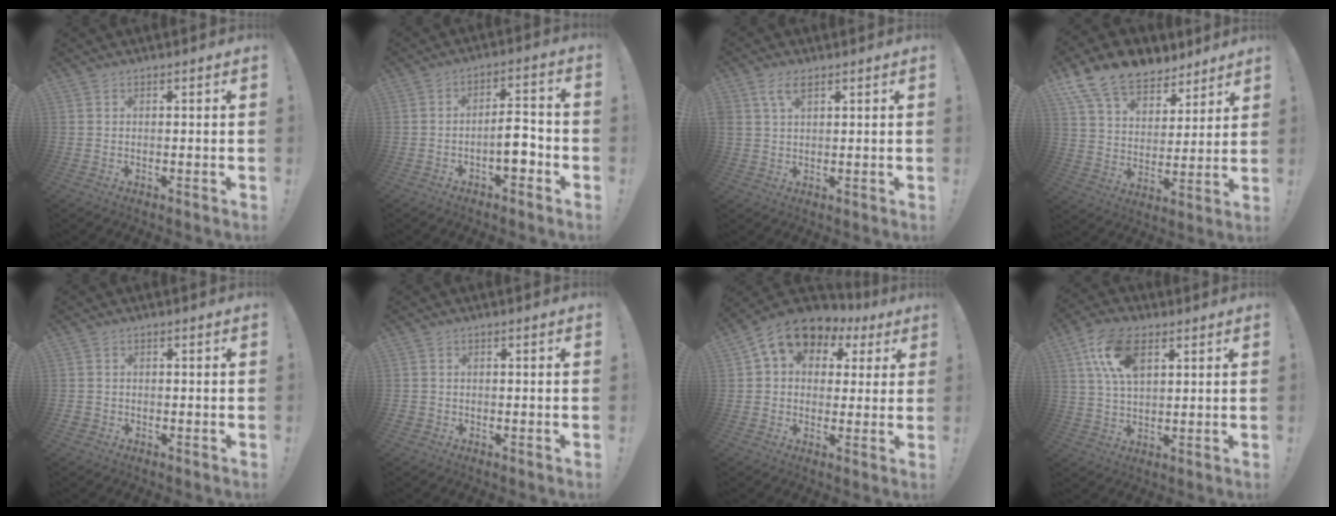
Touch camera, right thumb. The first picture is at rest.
{"total": 7.8, "force": [-3.1, 3.3, 6.4], "torque": [-0.090, 0.012, -0.054]}
{"total": 4.5, "force": [2.4, 2.1, 3.1], "torque": [-0.062, -0.002, 0.045]}
{"total": 14.8, "force": [10.8, 8.3, 5.6], "torque": [-0.104, -0.072, 0.206]}
{"total": 1.5, "force": [-0.7, 1.3, 0.5], "torque": [-0.007, 0.003, -0.012]}
{"total": 1.3, "force": [-0.6, 1.1, 0.4], "torque": [-0.006, 0.004, -0.011]}
{"total": 11.6, "force": [6.1, 8.1, 5.8], "torque": [-0.088, -0.031, 0.114]}
{"total": 12.8, "force": [5.4, 7.0, 9.3], "torque": [-0.181, -0.005, 0.102]}